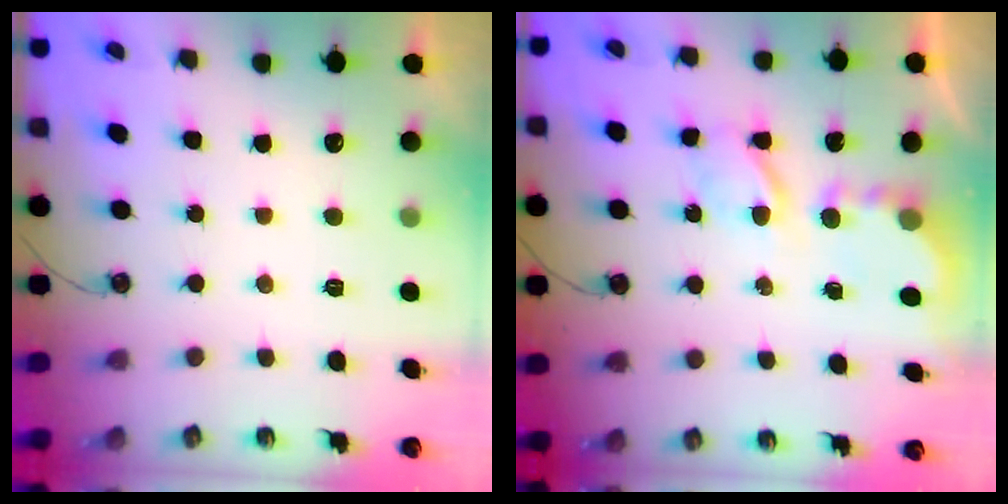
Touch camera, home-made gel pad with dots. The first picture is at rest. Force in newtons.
{"total": 5.3, "press": 5.3, "slide": 0.2}